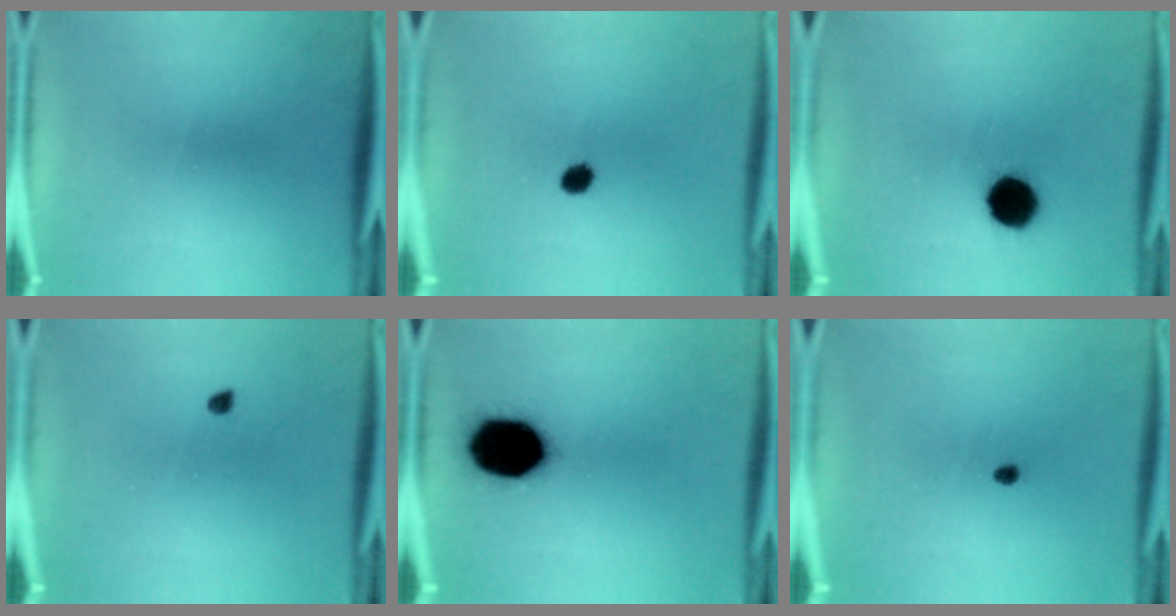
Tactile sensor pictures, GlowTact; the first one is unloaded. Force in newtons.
{"total": 2.8}
{"total": 9.7}
{"total": 1.0}
{"total": 19.1}
{"total": 1.0}